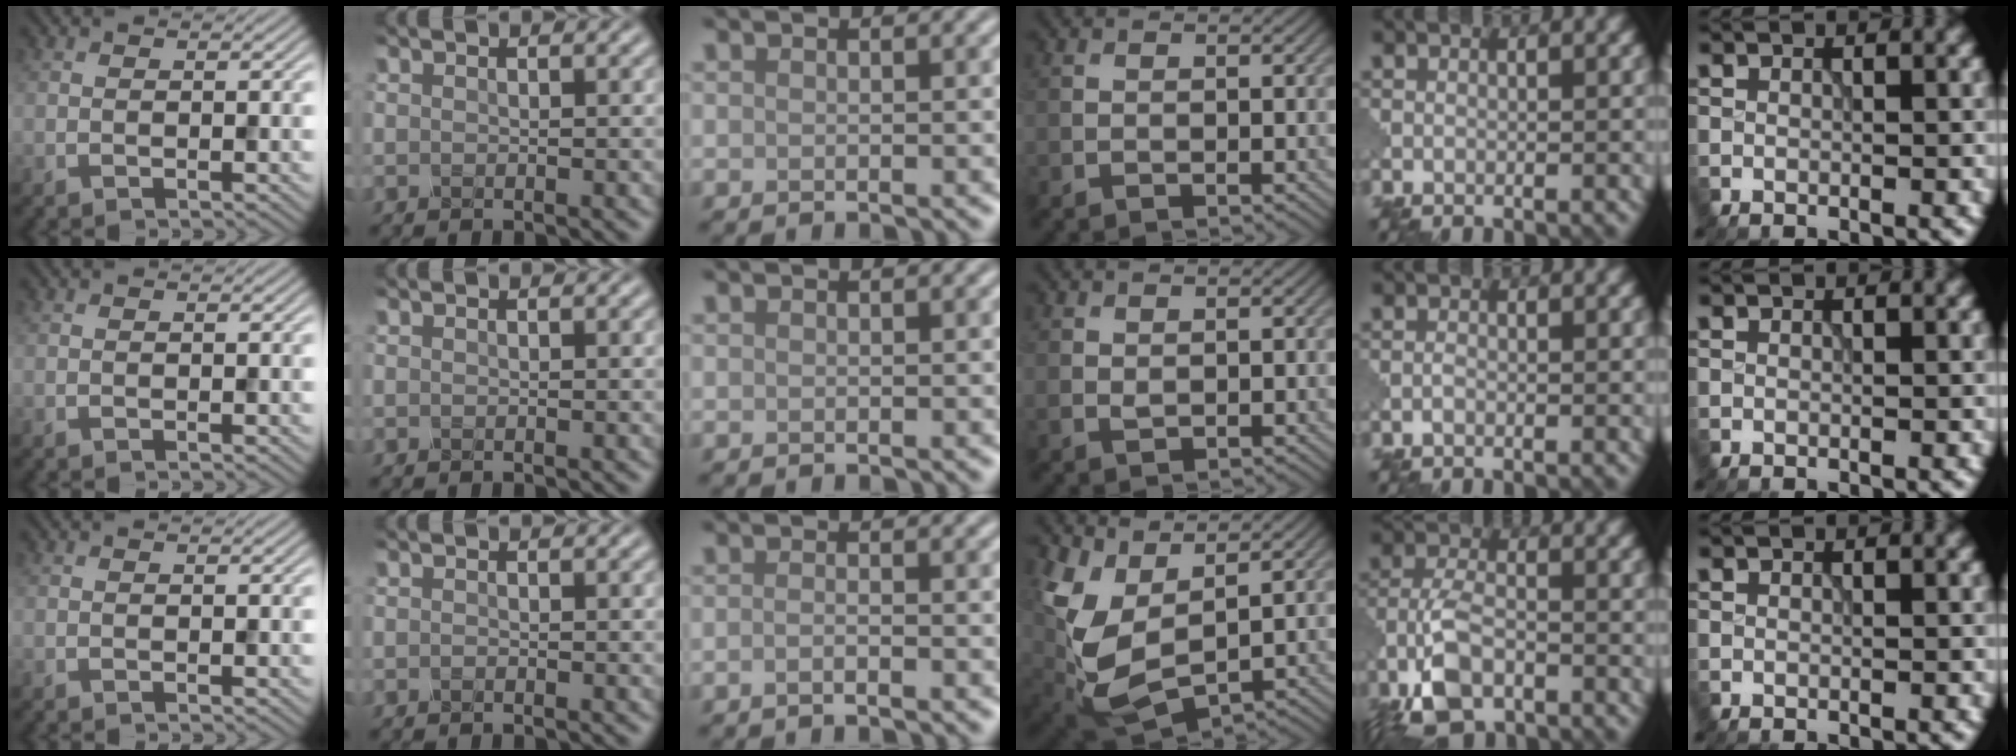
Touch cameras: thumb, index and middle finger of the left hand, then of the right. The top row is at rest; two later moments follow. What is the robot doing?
{"motion": "insert", "object": "pin"}